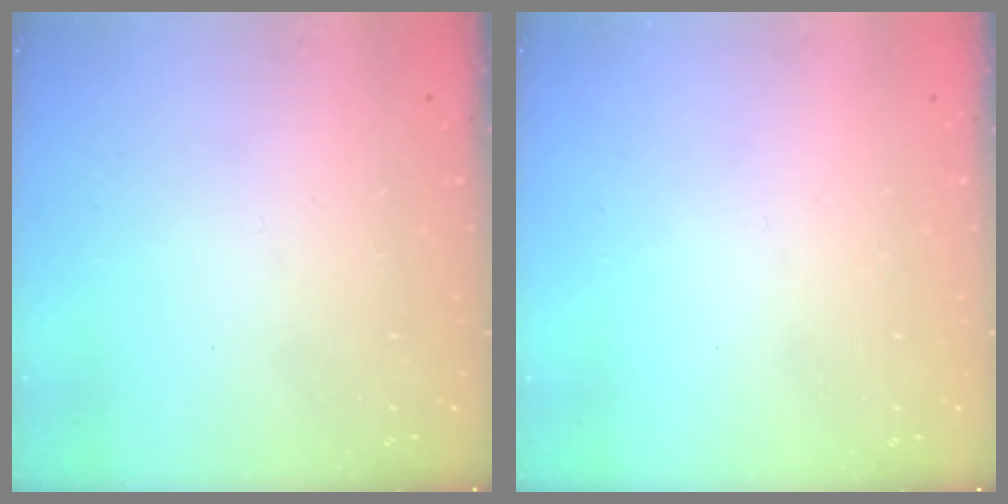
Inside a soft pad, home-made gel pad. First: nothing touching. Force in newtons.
{"total": 0.0}